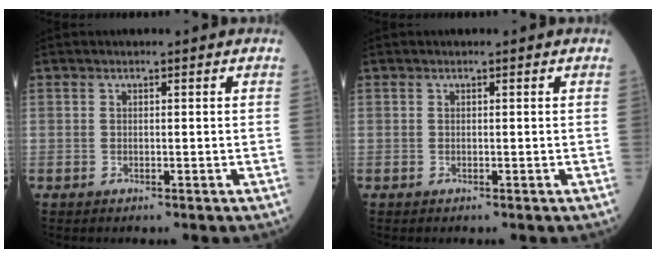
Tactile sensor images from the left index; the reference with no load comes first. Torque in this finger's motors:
{"motor_torque": [0.14, -0.14, 0.04, 0.01]}